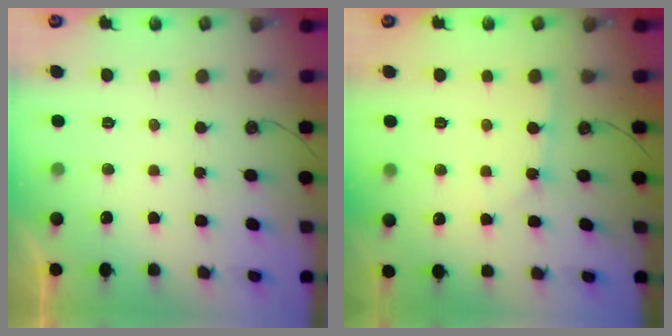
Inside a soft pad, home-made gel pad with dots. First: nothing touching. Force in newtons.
{"total": 2.0, "press": 1.9, "slide": 0.3}